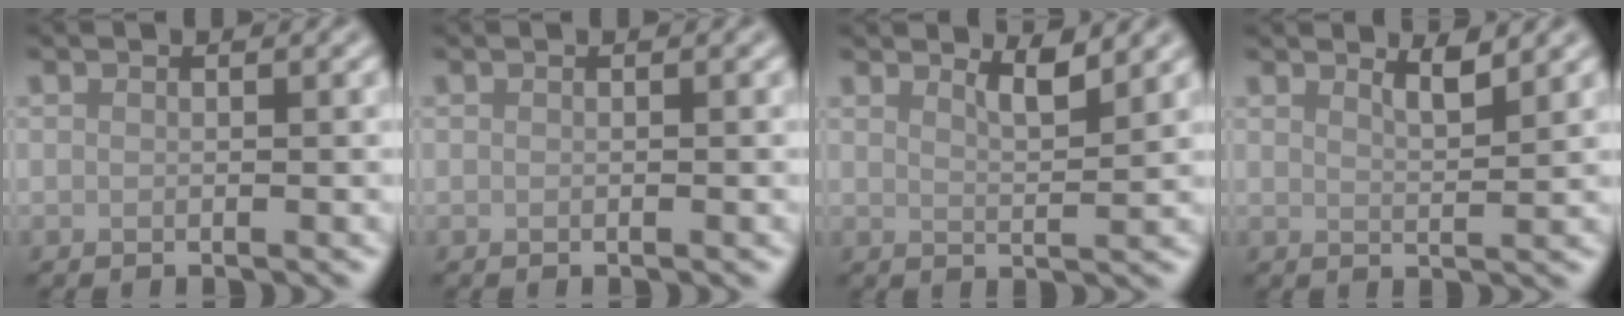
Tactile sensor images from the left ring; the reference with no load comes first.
{"total": 0.0}
{"total": 2.4, "force": [1.8, 0.5, 1.5], "torque": [-0.018, -0.002, 0.029]}
{"total": 2.1, "force": [1.6, 0.4, 1.2], "torque": [-0.013, 0.001, 0.024]}